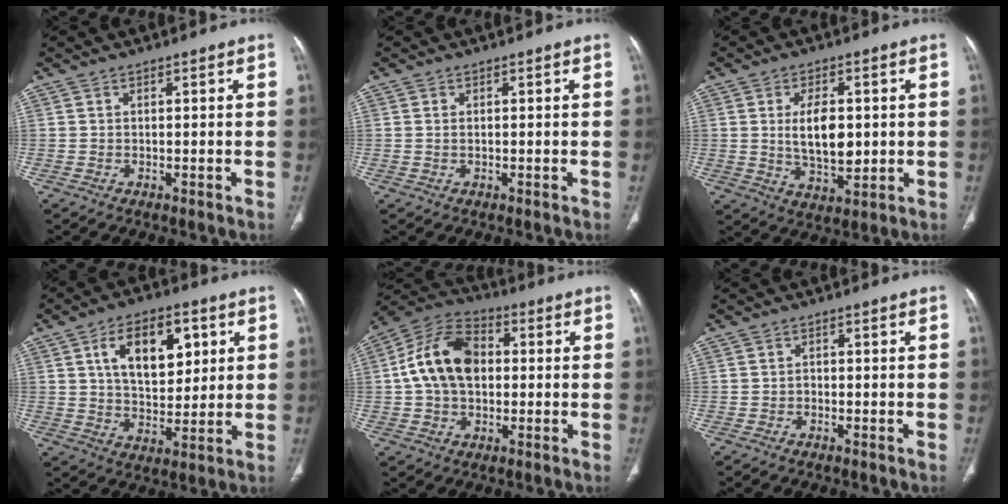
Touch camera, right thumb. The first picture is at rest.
{"total": 0.6, "force": [0.1, 0.3, 0.5], "torque": [-0.019, 0.004, 0.006]}
{"total": 9.4, "force": [0.9, 4.9, 7.9], "torque": [-0.124, -0.014, 0.023]}
{"total": 13.7, "force": [4.7, 7.7, 10.3], "torque": [-0.127, -0.012, 0.080]}
{"total": 14.5, "force": [1.0, 9.9, 10.5], "torque": [-0.176, 0.027, 0.008]}
{"total": 0.6, "force": [-0.3, 0.4, 0.3], "torque": [-0.002, 0.003, -0.008]}